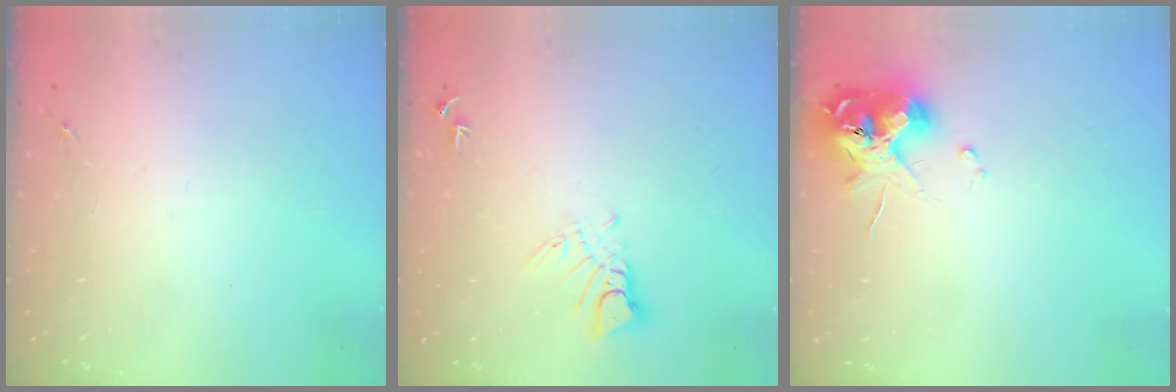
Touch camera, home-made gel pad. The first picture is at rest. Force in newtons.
{"total": 5.3, "press": 5.3, "slide": 0.3}
{"total": 11.3, "press": 11.2, "slide": 1.4}